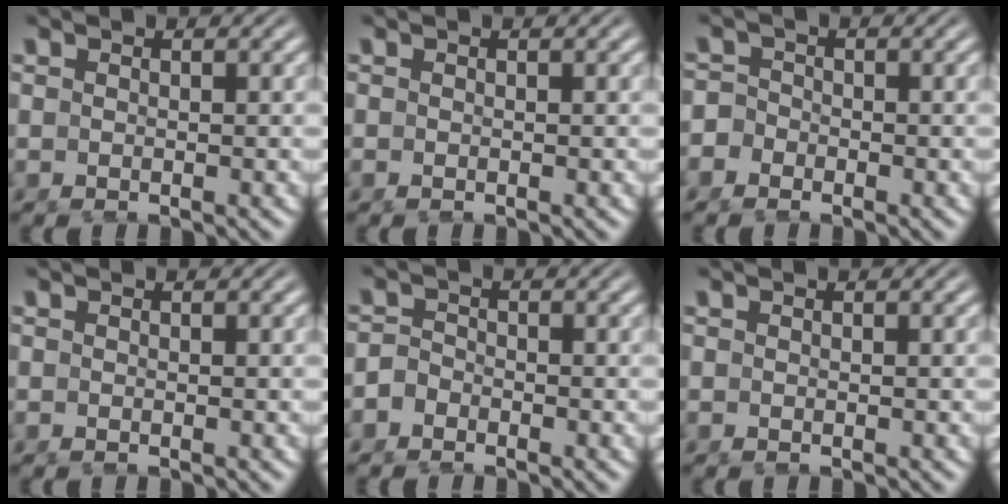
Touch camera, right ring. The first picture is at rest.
{"total": 0.0}
{"total": 2.0, "force": [-1.1, 1.7, 0.1], "torque": [-0.009, -0.008, -0.025]}
{"total": 0.0}
{"total": 1.6, "force": [-1.2, 1.0, 0.1], "torque": [-0.008, -0.011, -0.022]}
{"total": 0.0}